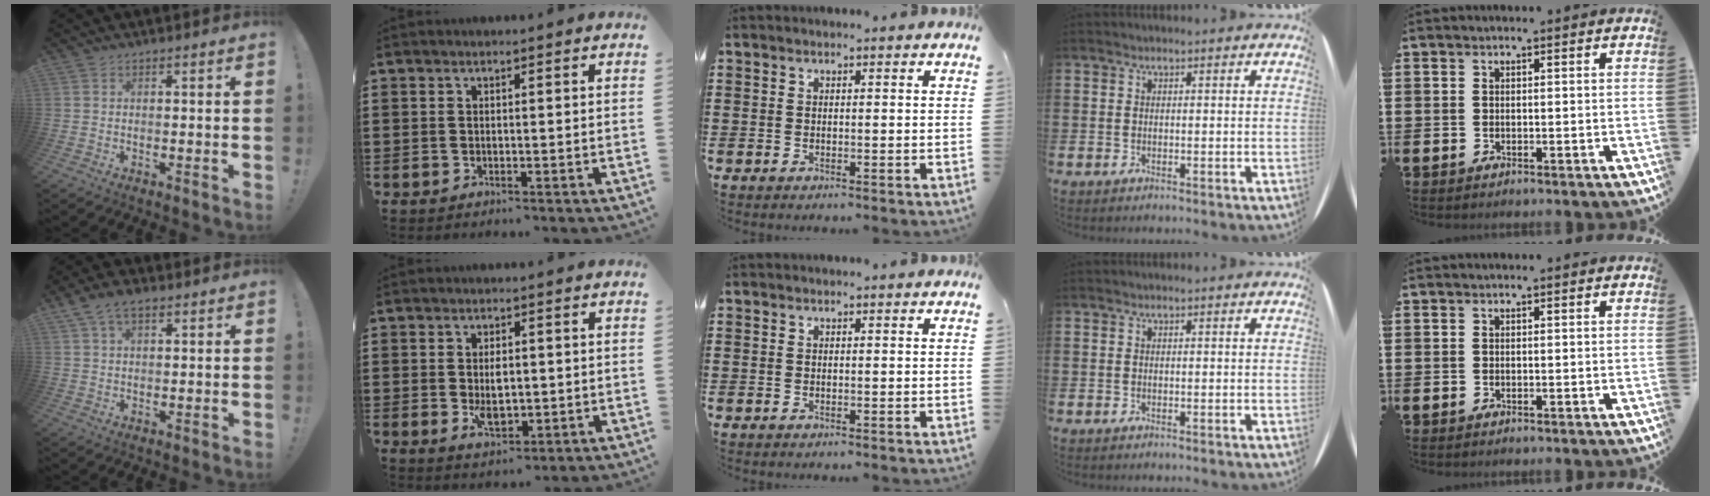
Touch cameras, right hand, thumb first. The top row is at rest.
{"thumb": {"total": 5.8, "force": [3.2, 2.9, 3.8], "torque": [-0.078, 0.001, 0.063]}, "index": {"total": 4.4, "force": [-0.2, 2.3, 3.7], "torque": [-0.078, 0.002, -0.005]}}